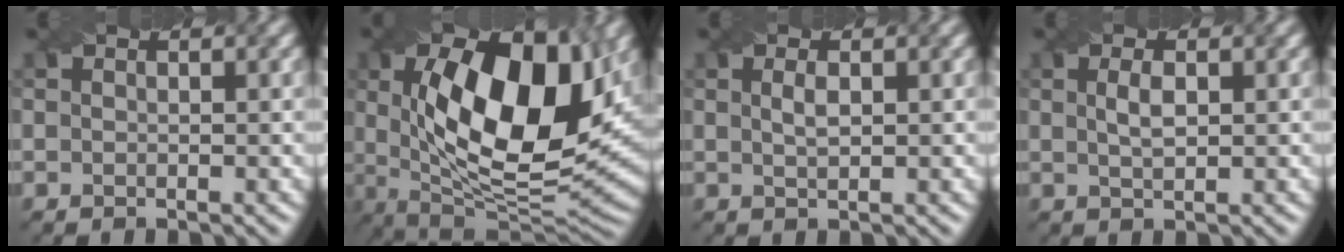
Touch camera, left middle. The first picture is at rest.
{"total": 15.3, "force": [2.8, 7.0, 13.3], "torque": [-0.211, -0.008, 0.044]}
{"total": 1.3, "force": [0.3, 0.4, 1.1], "torque": [-0.023, 0.001, 0.009]}
{"total": 1.7, "force": [0.4, 0.6, 1.5], "torque": [-0.033, 0.002, 0.010]}